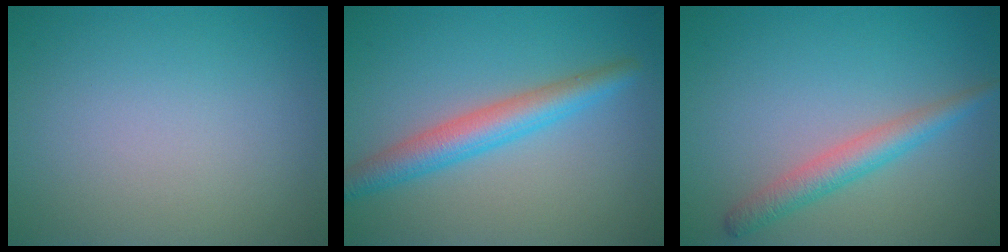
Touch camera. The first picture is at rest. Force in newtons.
{"total": 4.2, "press": 4.2, "slide": 0.2}
{"total": 3.0, "press": 3.0, "slide": 0.1}